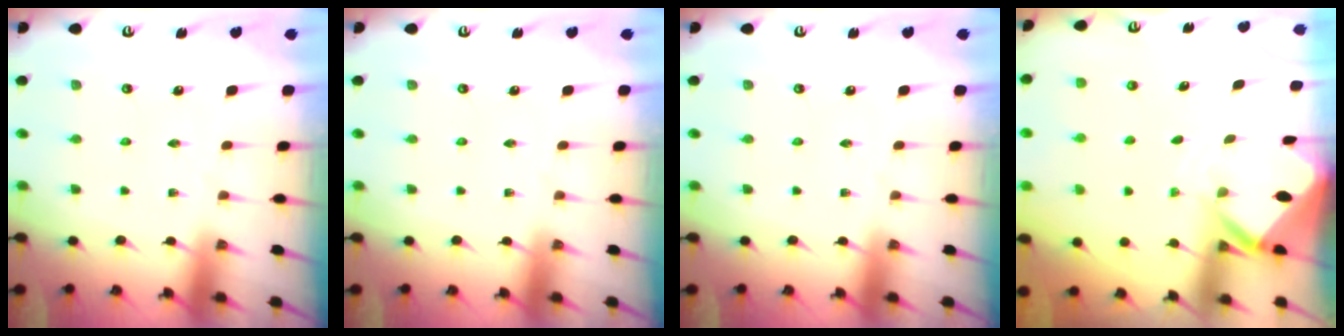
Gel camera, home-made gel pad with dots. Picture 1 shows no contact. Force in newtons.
{"total": 0.0}
{"total": 0.0}
{"total": 3.2, "press": 3.2, "slide": 0.2}